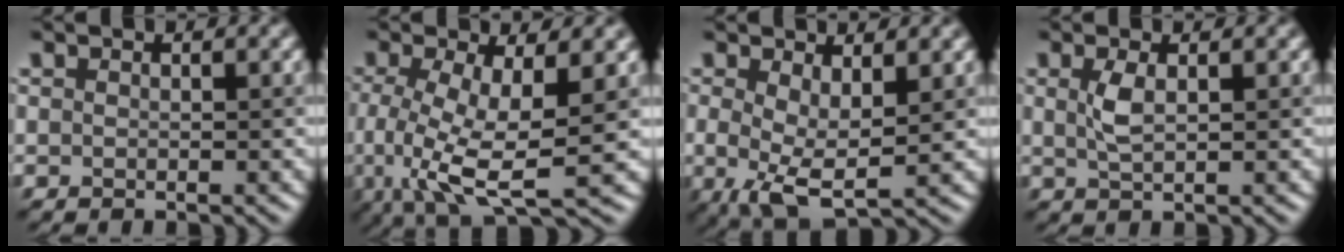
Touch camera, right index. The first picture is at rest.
{"total": 7.4, "force": [-0.2, 2.4, 7.0], "torque": [-0.140, -0.004, -0.003]}
{"total": 4.9, "force": [0.4, 2.3, 4.4], "torque": [-0.096, -0.003, 0.008]}
{"total": 1.7, "force": [0.8, 0.6, 1.4], "torque": [-0.031, 0.009, 0.017]}